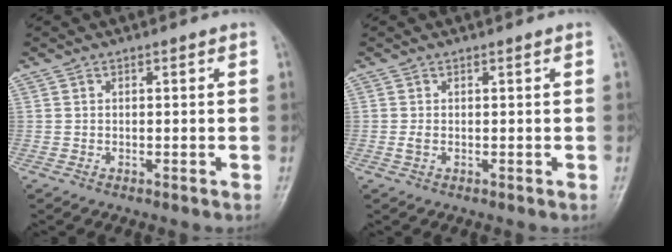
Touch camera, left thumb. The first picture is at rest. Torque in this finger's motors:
{"motor_torque": [0.12, 0.19, 0.21, -0.01, 0.01]}